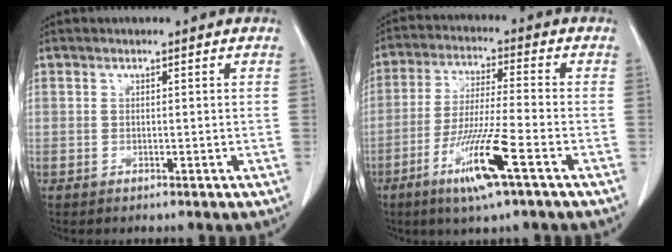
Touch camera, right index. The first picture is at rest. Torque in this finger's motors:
{"motor_torque": [1.61, -0.53, 0.82, 0.21]}